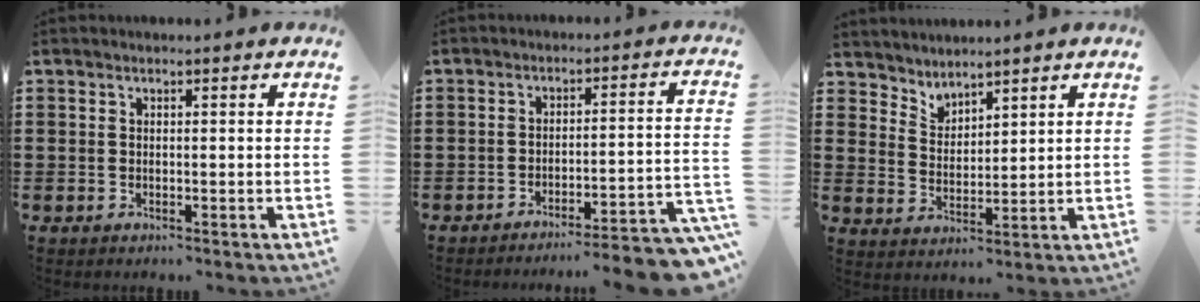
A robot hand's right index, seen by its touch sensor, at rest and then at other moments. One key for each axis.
{"total": 4.7, "fx": -4.3, "fy": -0.6, "fz": 1.9, "tx": -0.031, "ty": -0.019, "tz": -0.086}
{"total": 3.2, "fx": 3.1, "fy": 0.5, "fz": -0.8, "tx": -0.001, "ty": -0.011, "tz": 0.059}